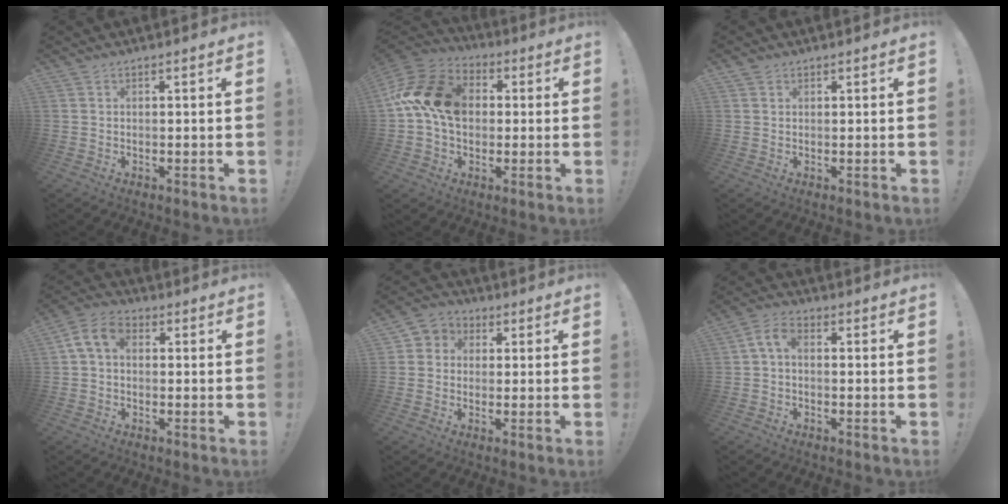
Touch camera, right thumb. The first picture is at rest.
{"total": 18.3, "force": [2.4, 13.4, 12.2], "torque": [-0.218, 0.017, 0.042]}
{"total": 0.9, "force": [0.7, 0.6, 0.2], "torque": [-0.013, 0.003, 0.015]}
{"total": 7.4, "force": [1.5, 5.0, 5.3], "torque": [-0.106, 0.008, 0.030]}
{"total": 5.1, "force": [-0.5, 4.9, 1.5], "torque": [-0.016, 0.014, -0.008]}
{"total": 4.7, "force": [0.1, 2.6, 4.0], "torque": [-0.089, 0.004, 0.002]}